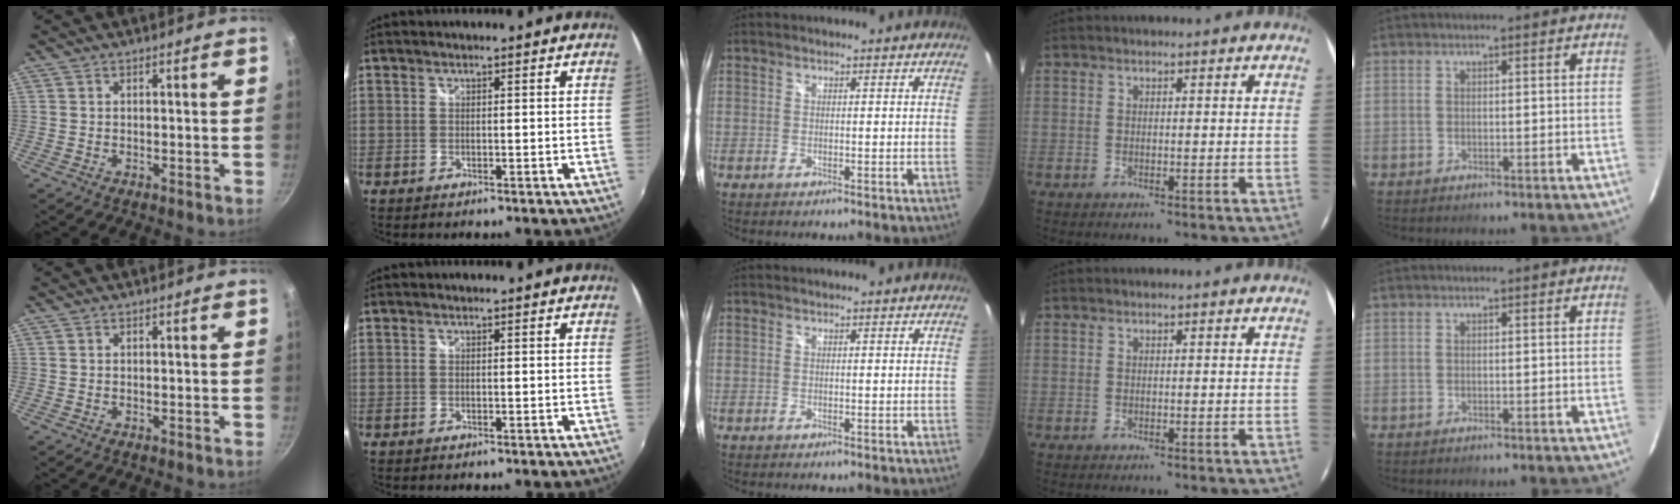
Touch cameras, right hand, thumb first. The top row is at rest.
{}